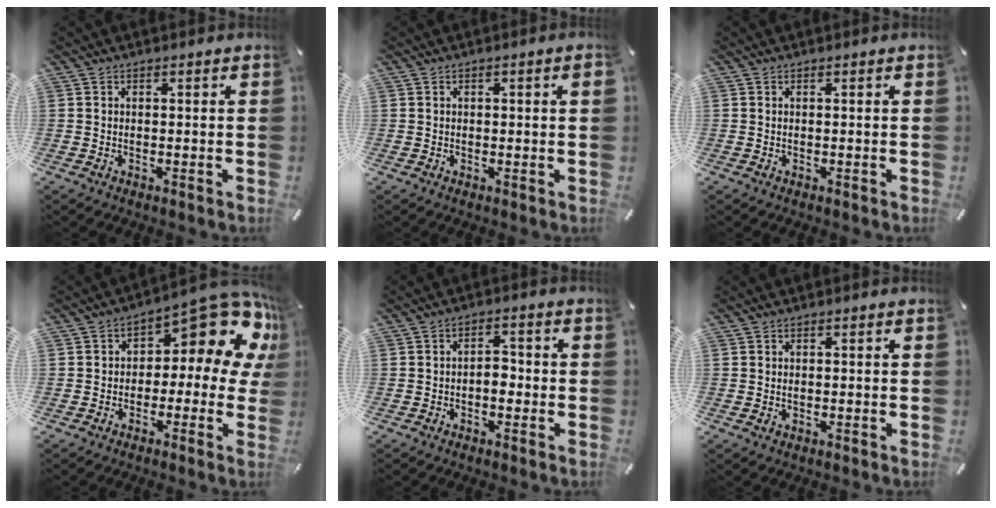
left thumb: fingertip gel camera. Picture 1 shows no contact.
{"total": 1.2, "force": [0.2, 0.4, 1.2], "torque": [-0.020, 0.001, 0.002]}
{"total": 0.0}
{"total": 13.4, "force": [7.2, 6.1, 9.5], "torque": [-0.118, -0.062, 0.115]}
{"total": 3.8, "force": [-1.1, 2.3, 2.8], "torque": [-0.051, 0.011, -0.022]}
{"total": 0.8, "force": [-0.1, 0.5, 0.6], "torque": [-0.012, 0.001, -0.003]}